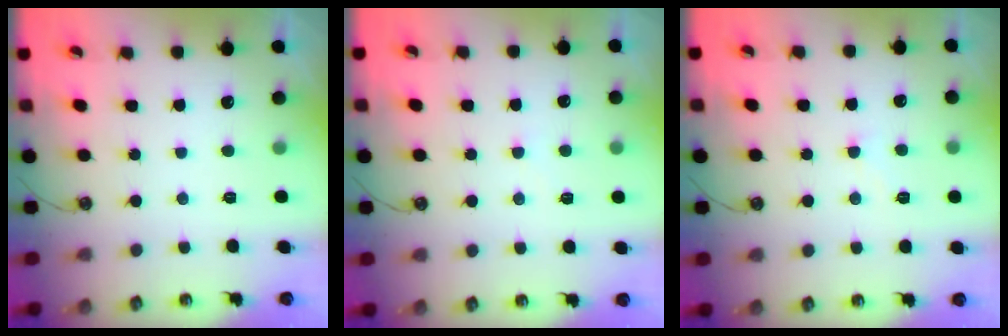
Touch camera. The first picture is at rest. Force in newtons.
{"total": 3.6, "press": 3.6, "slide": 0.4}
{"total": 1.9, "press": 1.8, "slide": 0.6}